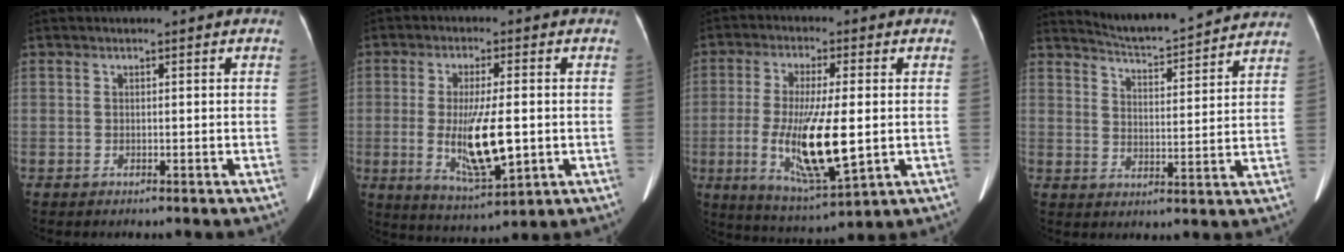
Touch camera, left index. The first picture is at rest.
{"total": 10.5, "force": [-1.2, 2.4, 10.2], "torque": [-0.196, -0.021, -0.010]}
{"total": 13.2, "force": [-1.6, 2.5, 12.9], "torque": [-0.247, -0.027, -0.020]}
{"total": 15.4, "force": [14.8, 1.0, 4.3], "torque": [-0.071, -0.008, 0.194]}